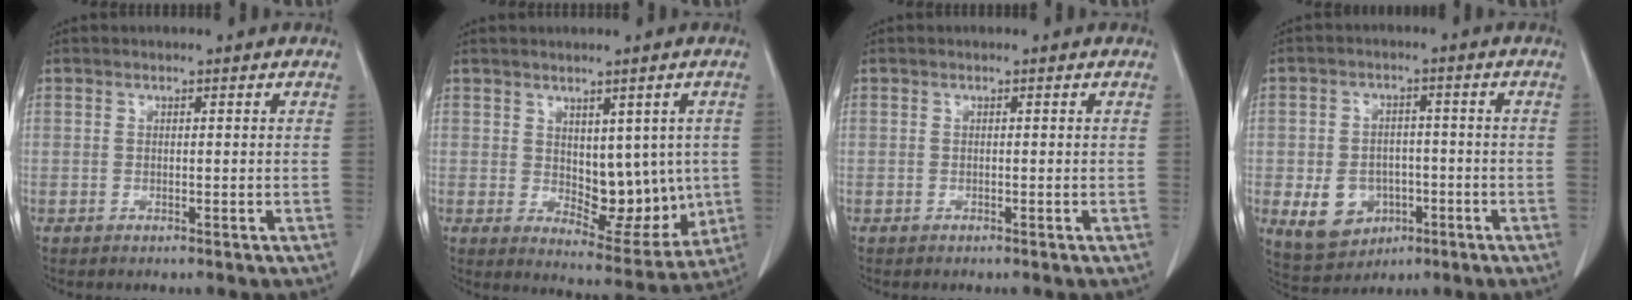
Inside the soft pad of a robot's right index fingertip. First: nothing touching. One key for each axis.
{"total": 9.9, "fx": 0.5, "fy": 5.5, "fz": 8.2, "tx": -0.093, "ty": -0.007, "tz": 0.028}
{"total": 0.0}
{"total": 7.8, "fx": -2.4, "fy": 6.3, "fz": 3.9, "tx": -0.072, "ty": 0.012, "tz": -0.022}